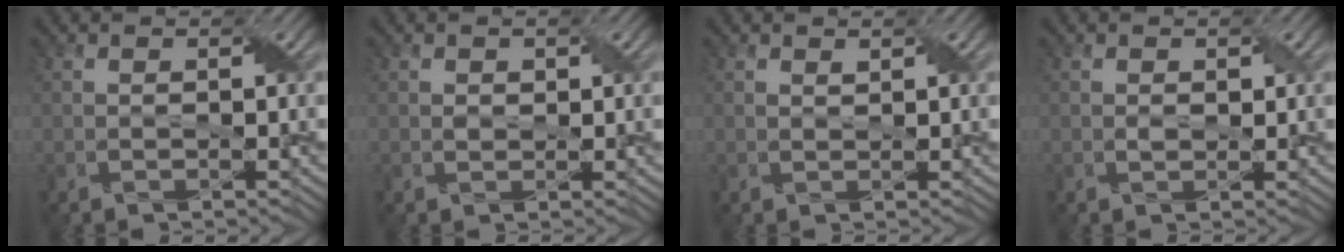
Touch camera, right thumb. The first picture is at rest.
{"total": 0.9, "force": [0.3, 0.7, 0.4], "torque": [-0.012, -0.002, 0.006]}
{"total": 0.6, "force": [0.6, 0.2, 0.2], "torque": [-0.008, -0.001, 0.012]}
{"total": 1.1, "force": [0.2, 0.7, 0.8], "torque": [-0.017, -0.002, 0.005]}